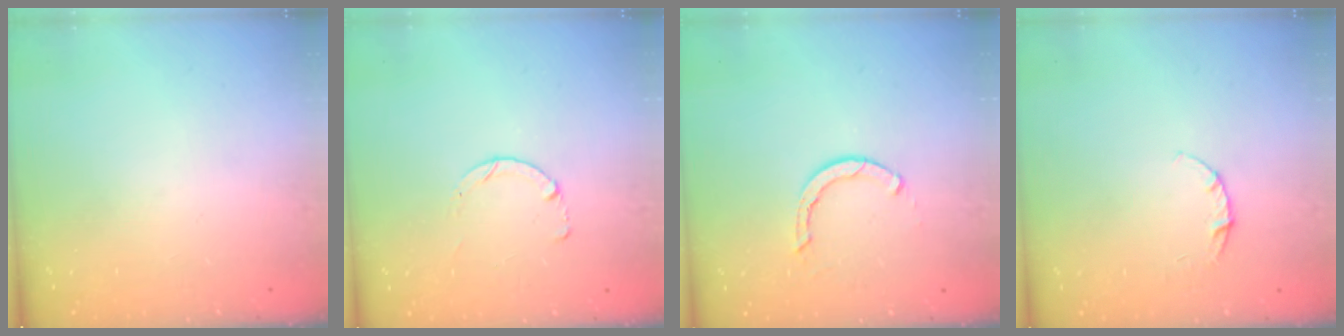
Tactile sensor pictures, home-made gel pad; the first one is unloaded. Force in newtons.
{"total": 0.0}
{"total": 2.3, "press": 2.3, "slide": 0.1}
{"total": 3.8, "press": 3.8, "slide": 0.4}